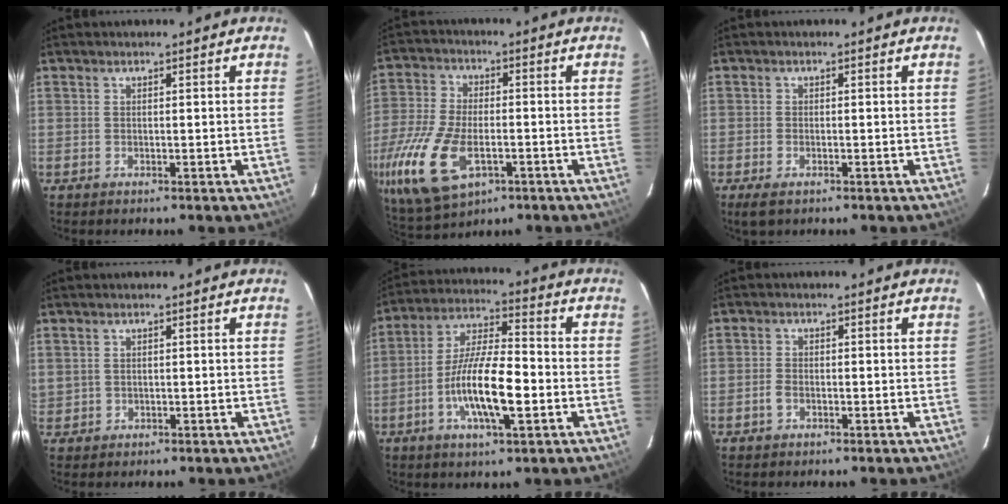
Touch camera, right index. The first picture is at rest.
{"total": 18.6, "force": [-7.3, 9.8, 13.9], "torque": [-0.328, -0.036, -0.129]}
{"total": 2.8, "force": [-1.9, 1.2, 1.7], "torque": [-0.039, -0.009, -0.036]}
{"total": 1.5, "force": [0.6, 1.2, 0.6], "torque": [-0.010, 0.005, 0.016]}
{"total": 13.3, "force": [-3.8, 3.3, 12.3], "torque": [-0.239, -0.002, -0.072]}
{"total": 1.9, "force": [-1.0, 1.2, 1.0], "torque": [-0.024, 0.001, -0.022]}